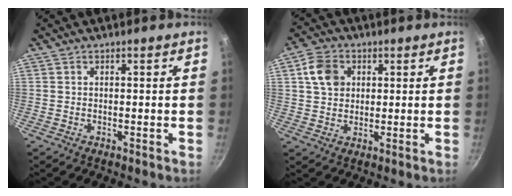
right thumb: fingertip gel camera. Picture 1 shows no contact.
{"total": 7.2, "force": [2.1, 5.6, 3.9], "torque": [-0.054, 0.005, 0.034]}